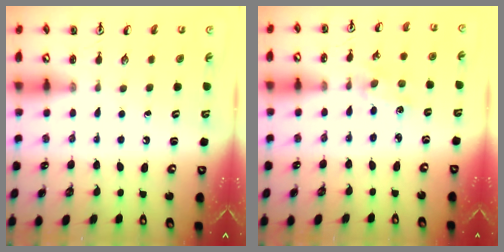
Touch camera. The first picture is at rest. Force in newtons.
{"total": 1.3, "press": 1.3, "slide": 0.2}